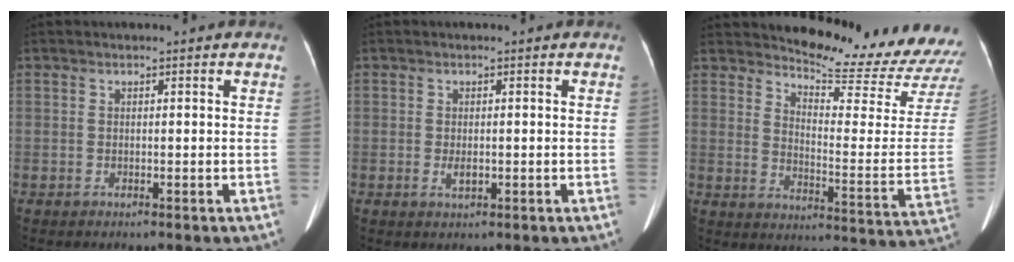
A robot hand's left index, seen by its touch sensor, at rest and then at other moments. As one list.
[{"total": 1.5, "force": [-0.5, 0.6, 1.2], "torque": [-0.030, -0.006, -0.007]}, {"total": 18.0, "force": [17.7, 0.4, 3.3], "torque": [-0.053, -0.134, 0.206]}]